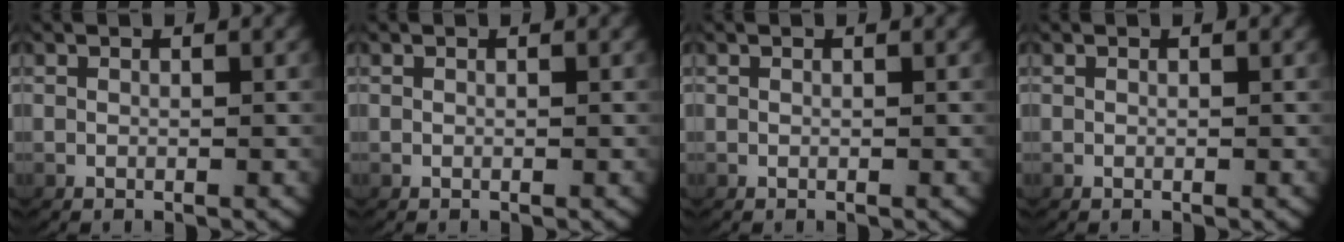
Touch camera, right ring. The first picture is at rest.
{"total": 0.0}
{"total": 0.0}
{"total": 0.0}